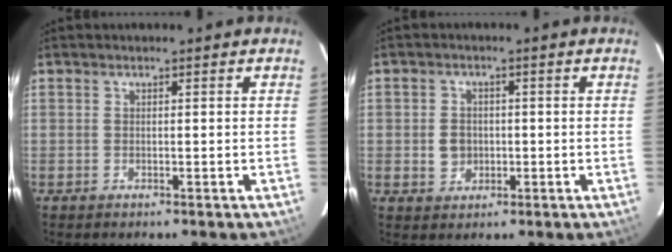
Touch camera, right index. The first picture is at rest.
{"total": 3.8, "force": [-0.4, 3.6, 1.2], "torque": [-0.027, 0.009, -0.001]}